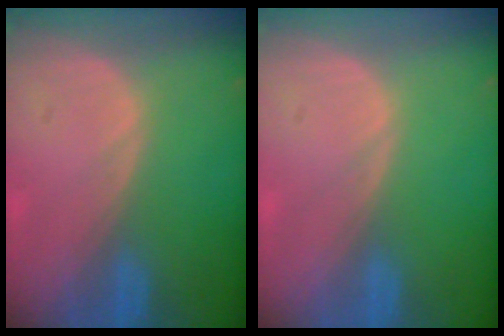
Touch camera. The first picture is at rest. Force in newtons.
{"total": 0.0}